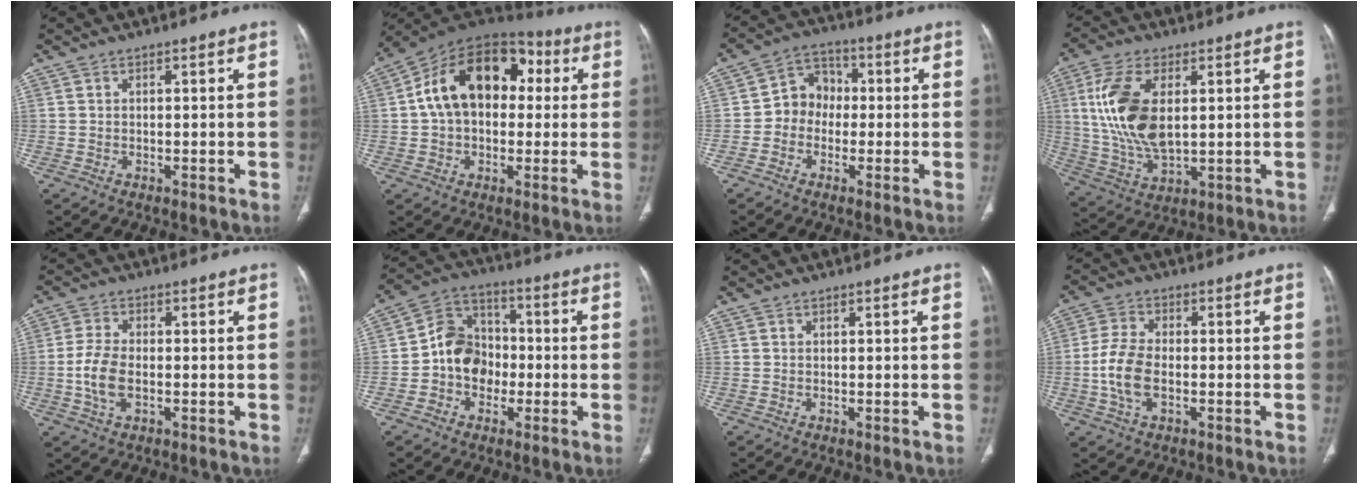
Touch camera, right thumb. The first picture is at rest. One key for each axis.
{"total": 19.2, "fx": 2.8, "fy": 12.8, "fz": 13.9, "tx": -0.203, "ty": 0.042, "tz": 0.037}
{"total": 7.1, "fx": -0.8, "fy": 6.2, "fz": 3.4, "tx": -0.024, "ty": 0.029, "tz": -0.033}
{"total": 15.2, "fx": 2.9, "fy": 7.6, "fz": 12.8, "tx": -0.266, "ty": -0.013, "tz": 0.064}
{"total": 6.5, "fx": -1.1, "fy": 3.6, "fz": 5.3, "tx": -0.117, "ty": 0.006, "tz": -0.023}
{"total": 10.9, "fx": -1.8, "fy": 9.1, "fz": 5.7, "tx": -0.066, "ty": 0.039, "tz": -0.043}
{"total": 0.0}
{"total": 8.0, "fx": -1.5, "fy": 4.4, "fz": 6.5, "tx": -0.142, "ty": 0.011, "tz": -0.029}